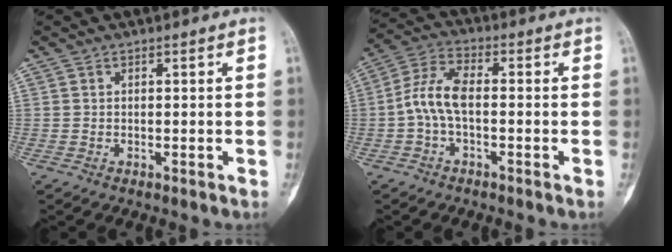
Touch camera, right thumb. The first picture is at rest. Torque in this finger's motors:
{"motor_torque": [0.12, 0.20, 0.34, -0.33, 0.10]}